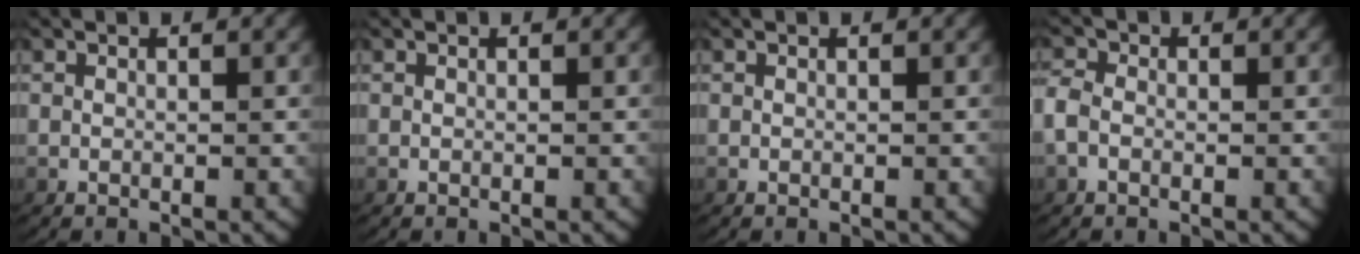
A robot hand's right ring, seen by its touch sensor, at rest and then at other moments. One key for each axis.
{"total": 0.0}
{"total": 0.0}
{"total": 1.9, "fx": -0.4, "fy": 1.6, "fz": 1.0, "tx": -0.034, "ty": -0.003, "tz": -0.008}